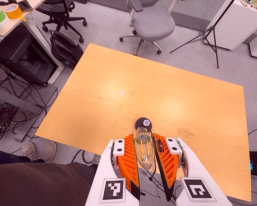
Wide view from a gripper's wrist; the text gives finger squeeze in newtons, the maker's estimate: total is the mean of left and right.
{"total": 13.0, "left": 13.4, "right": 12.6}